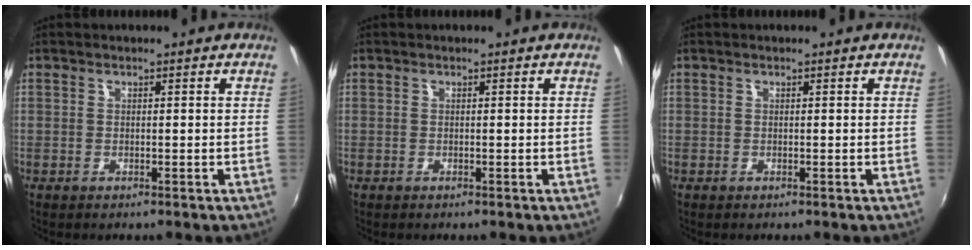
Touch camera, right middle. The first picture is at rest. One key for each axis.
{"total": 0.0}
{"total": 0.0}